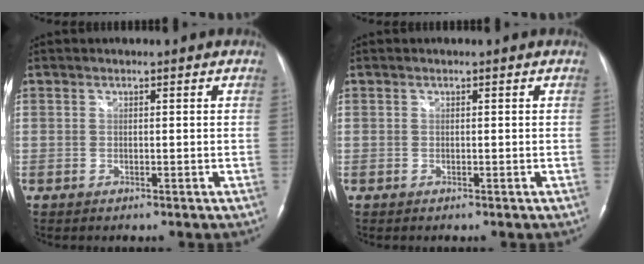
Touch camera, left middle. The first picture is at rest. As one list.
[{"total": 0.0}]